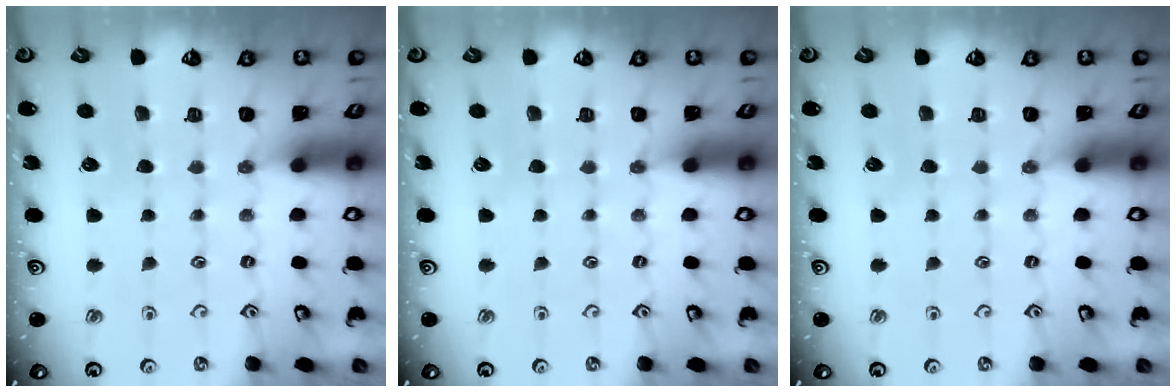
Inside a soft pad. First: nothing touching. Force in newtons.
{"total": 0.0}
{"total": 0.0}